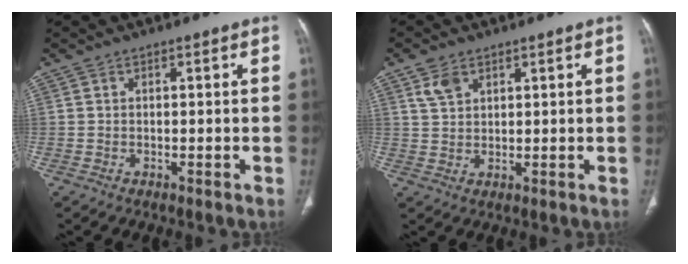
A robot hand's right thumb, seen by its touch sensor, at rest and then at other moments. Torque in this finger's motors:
{"motor_torque": [0.32, 0.72, 0.22, 0.44, -0.05]}